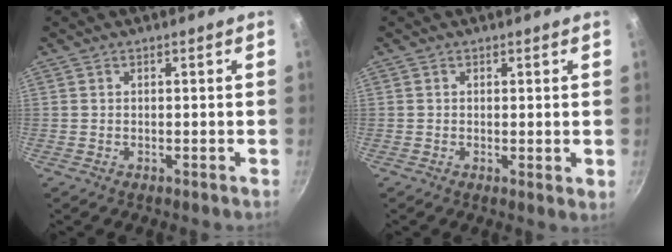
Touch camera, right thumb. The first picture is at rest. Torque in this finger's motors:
{"motor_torque": [-0.25, 0.25, -0.19, -0.13, 0.03]}